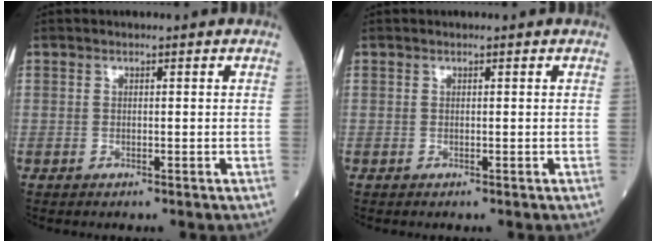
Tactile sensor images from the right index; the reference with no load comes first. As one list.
[{"total": 0.0}]